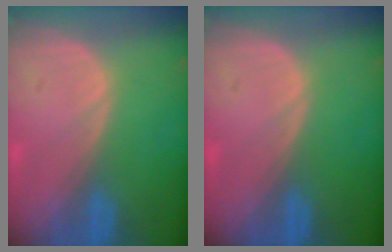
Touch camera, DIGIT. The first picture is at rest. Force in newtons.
{"total": 0.0}